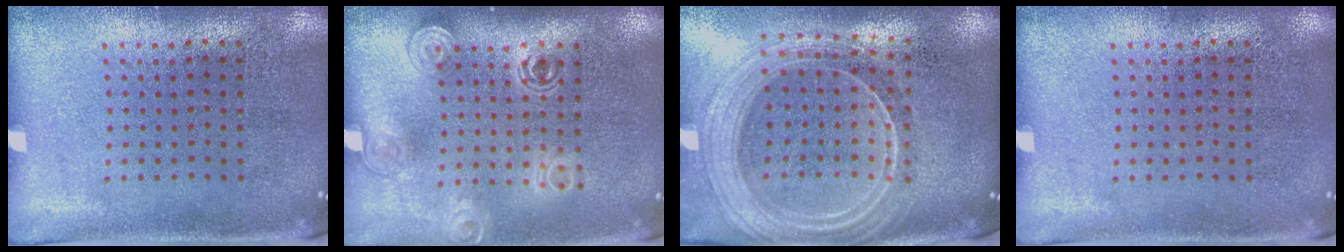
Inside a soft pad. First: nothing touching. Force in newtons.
{"total": 1.6, "press": 1.2, "slide": 1.0}
{"total": 2.4, "press": 2.1, "slide": 1.2}
{"total": 0.0}